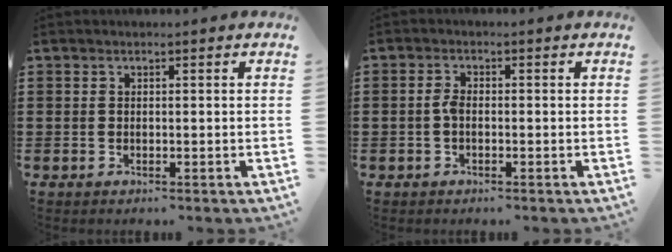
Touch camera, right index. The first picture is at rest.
{"total": 2.0, "force": [-0.4, 0.8, 1.8], "torque": [-0.050, -0.005, -0.013]}